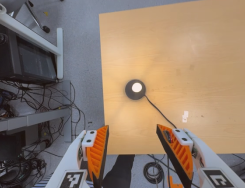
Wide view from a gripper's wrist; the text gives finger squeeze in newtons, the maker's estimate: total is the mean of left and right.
{"total": 0.0}